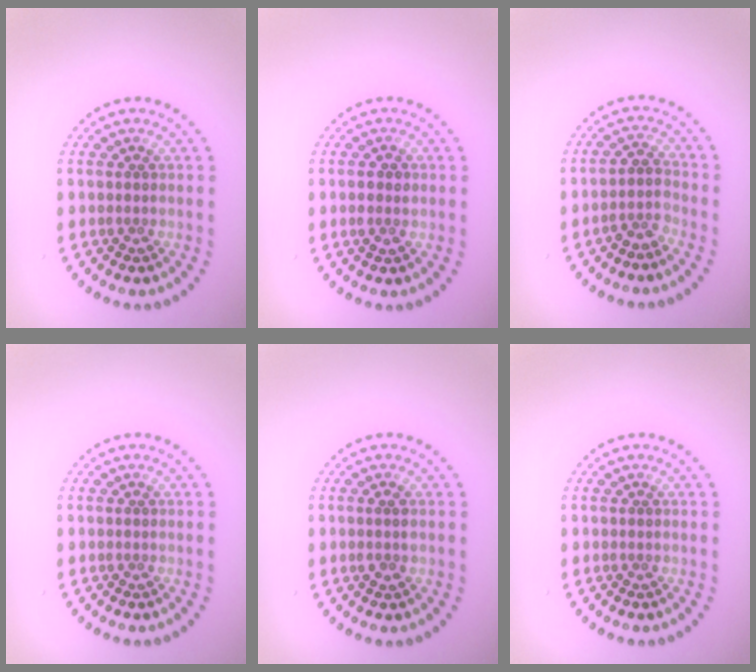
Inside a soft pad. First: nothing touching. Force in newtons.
{"total": 1.5, "press": 1.5, "slide": 0.3}
{"total": 1.9, "press": 1.4, "slide": 1.3}
{"total": 0.0}
{"total": 1.2, "press": 1.1, "slide": 0.6}
{"total": 0.0}